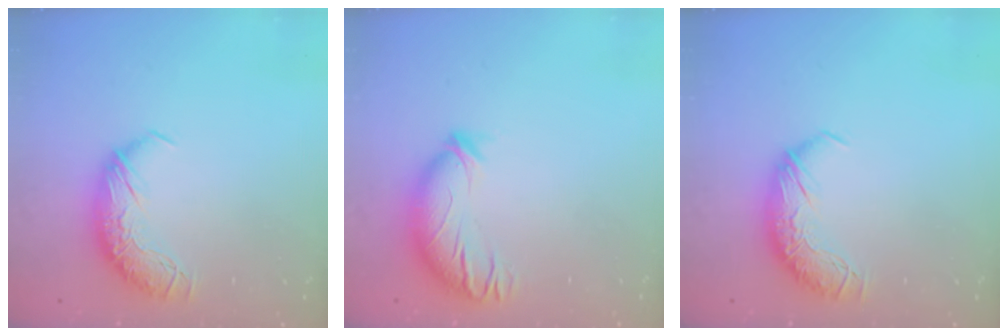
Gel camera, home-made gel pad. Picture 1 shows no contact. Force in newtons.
{"total": 2.8, "press": 2.0, "slide": 2.0}
{"total": 0.0}